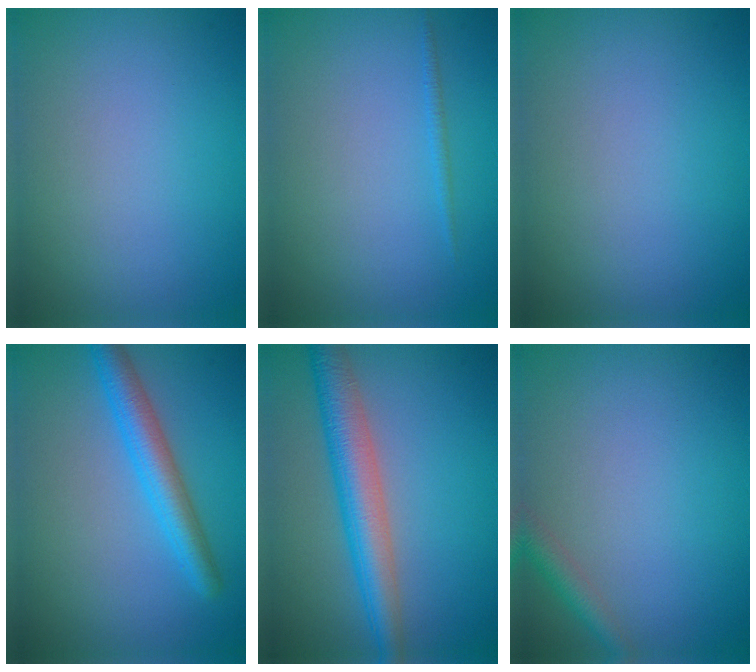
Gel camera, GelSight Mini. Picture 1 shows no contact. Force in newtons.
{"total": 0.6, "press": 0.6, "slide": 0.1}
{"total": 0.0}
{"total": 3.8, "press": 3.8, "slide": 0.1}
{"total": 5.6, "press": 5.6, "slide": 0.1}
{"total": 1.9, "press": 1.9, "slide": 0.1}